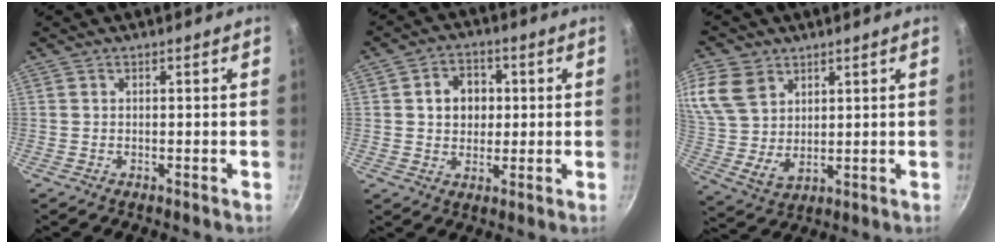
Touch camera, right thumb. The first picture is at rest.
{"total": 7.5, "force": [1.2, 6.2, 4.1], "torque": [-0.035, 0.007, 0.013]}
{"total": 14.3, "force": [6.8, 10.0, 7.6], "torque": [-0.160, -0.015, 0.146]}